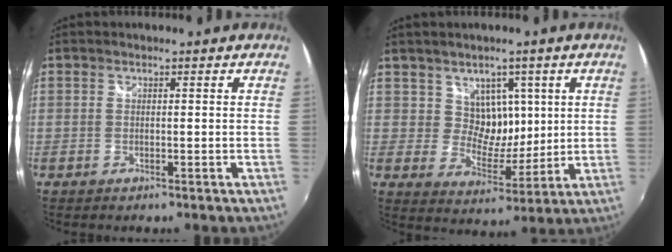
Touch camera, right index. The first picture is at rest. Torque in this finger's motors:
{"motor_torque": [0.15, 0.20, 0.00, 0.00]}